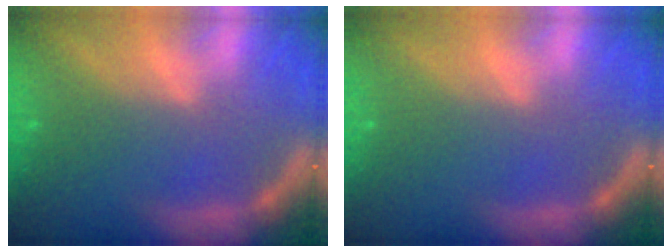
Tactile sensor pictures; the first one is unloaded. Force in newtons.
{"total": 0.0}